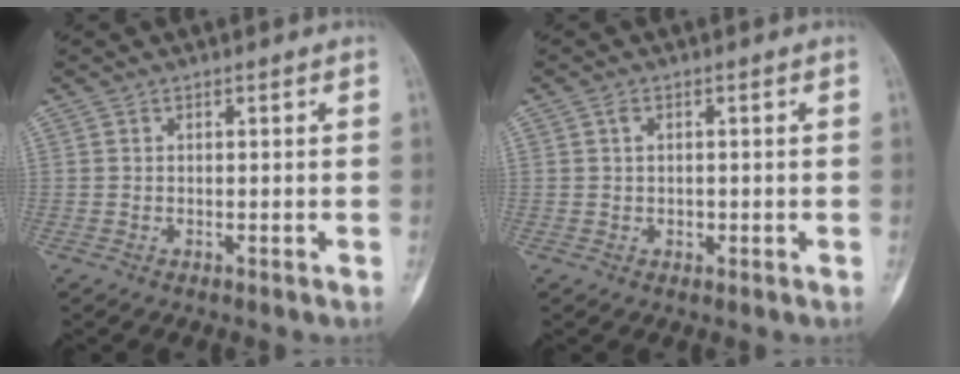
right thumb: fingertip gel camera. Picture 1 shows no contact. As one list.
[{"total": 1.9, "force": [0.2, 1.5, 1.2], "torque": [-0.015, 0.001, 0.003]}]